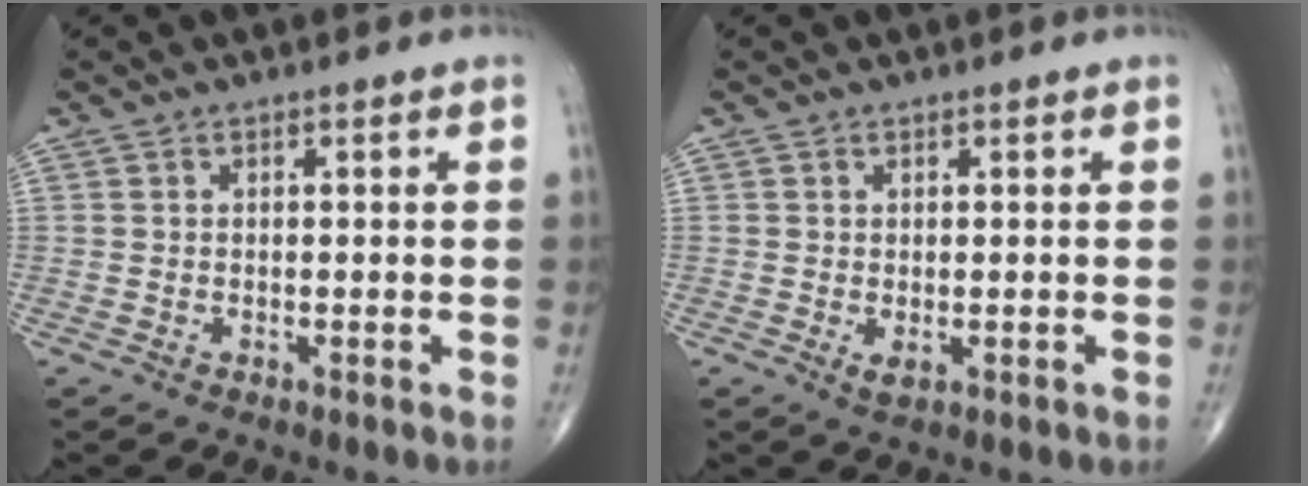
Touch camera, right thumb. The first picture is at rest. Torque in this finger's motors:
{"motor_torque": [-0.17, 0.10, 0.18, 0.22, -0.03]}